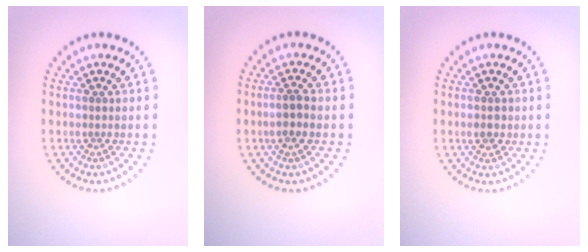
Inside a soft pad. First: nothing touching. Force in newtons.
{"total": 1.5, "press": 1.4, "slide": 0.7}
{"total": 1.0, "press": 1.0, "slide": 0.1}